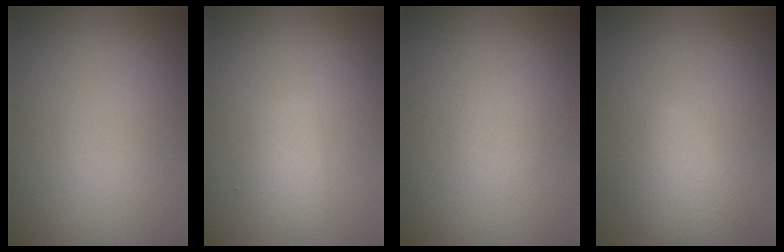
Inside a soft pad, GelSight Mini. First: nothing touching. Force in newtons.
{"total": 1.7, "press": 1.7, "slide": 0.1}
{"total": 0.6, "press": 0.6, "slide": 0.0}
{"total": 2.9, "press": 2.9, "slide": 0.0}